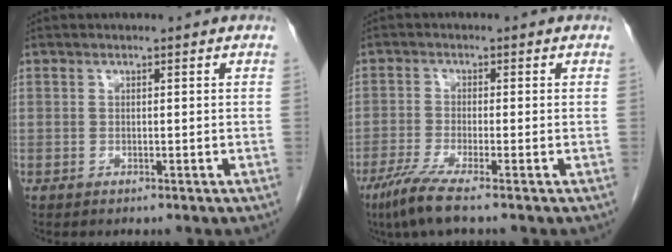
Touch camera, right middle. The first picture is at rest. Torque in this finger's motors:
{"motor_torque": [0.80, -0.63, 0.20, 0.06]}